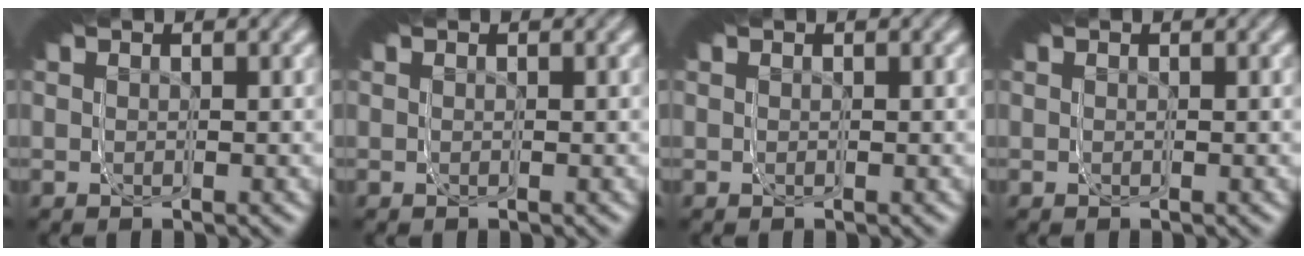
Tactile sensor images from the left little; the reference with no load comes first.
{"total": 0.0}
{"total": 0.0}
{"total": 0.0}